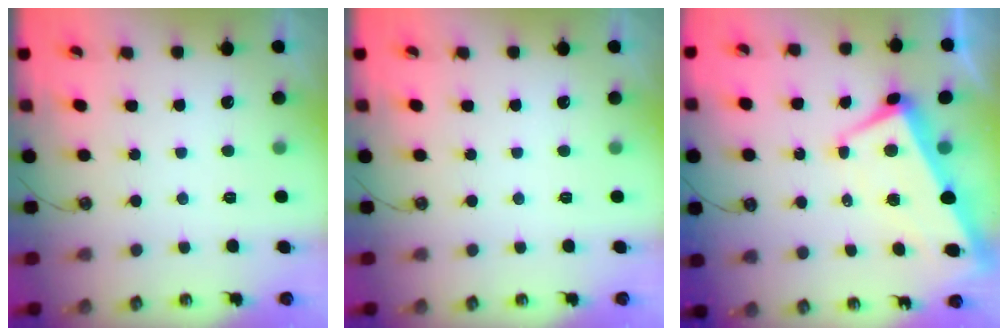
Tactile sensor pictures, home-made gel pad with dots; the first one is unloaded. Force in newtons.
{"total": 0.0}
{"total": 1.0, "press": 0.0, "slide": 1.0}